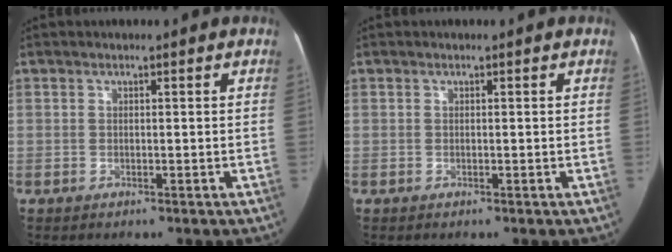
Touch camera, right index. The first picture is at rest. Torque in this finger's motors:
{"motor_torque": [-0.04, -0.02, 0.04, 0.01]}